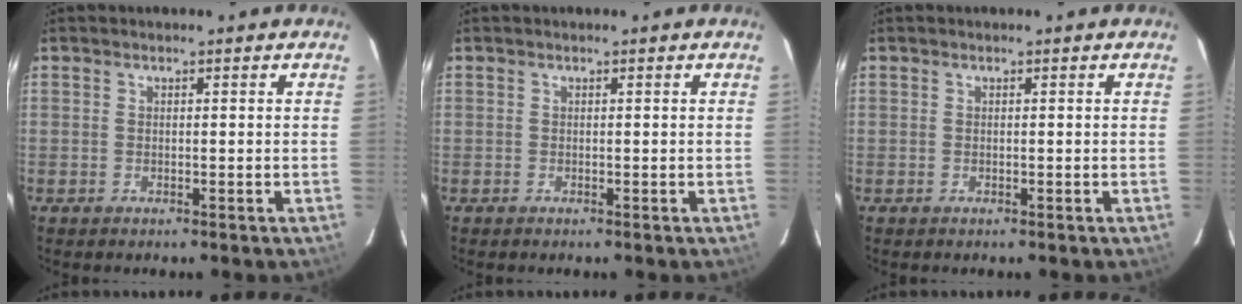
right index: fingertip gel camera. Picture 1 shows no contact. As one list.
[{"total": 0.0}, {"total": 0.0}]